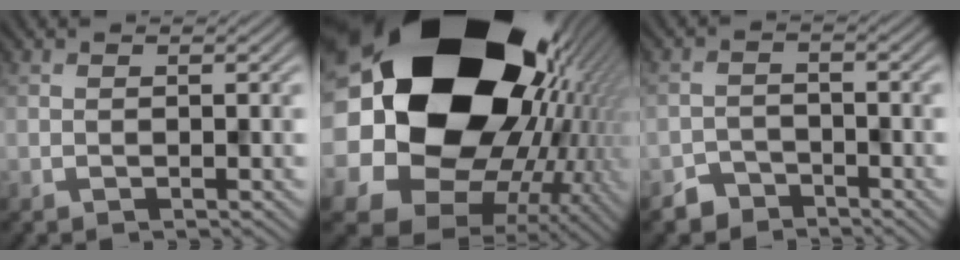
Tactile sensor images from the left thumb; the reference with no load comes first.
{"total": 25.0, "force": [4.4, 20.0, 14.4], "torque": [-0.295, -0.055, 0.064]}
{"total": 3.2, "force": [-2.7, 1.6, 0.3], "torque": [0.000, 0.001, -0.055]}